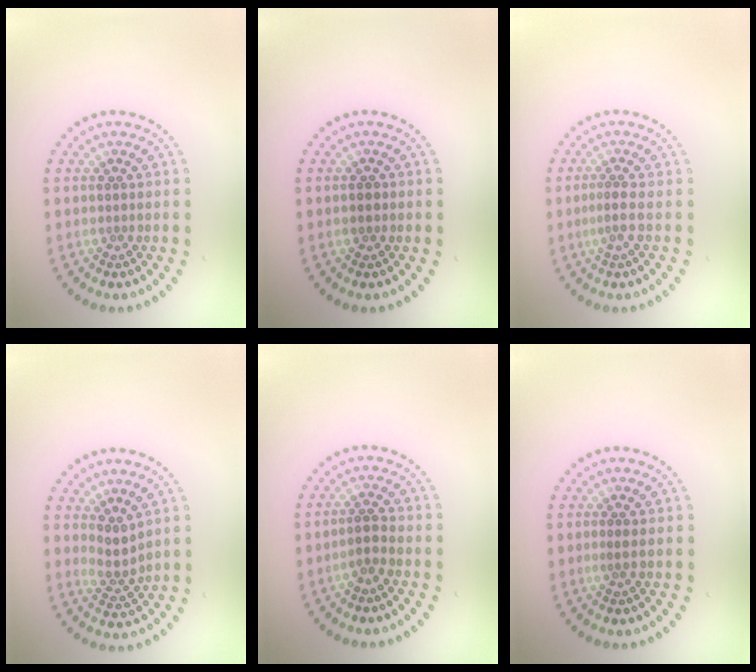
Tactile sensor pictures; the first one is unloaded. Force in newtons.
{"total": 0.9, "press": 0.8, "slide": 0.3}
{"total": 1.5, "press": 1.0, "slide": 1.1}
{"total": 2.2, "press": 1.6, "slide": 1.4}
{"total": 1.6, "press": 1.3, "slide": 0.9}
{"total": 0.6, "press": 0.3, "slide": 0.5}